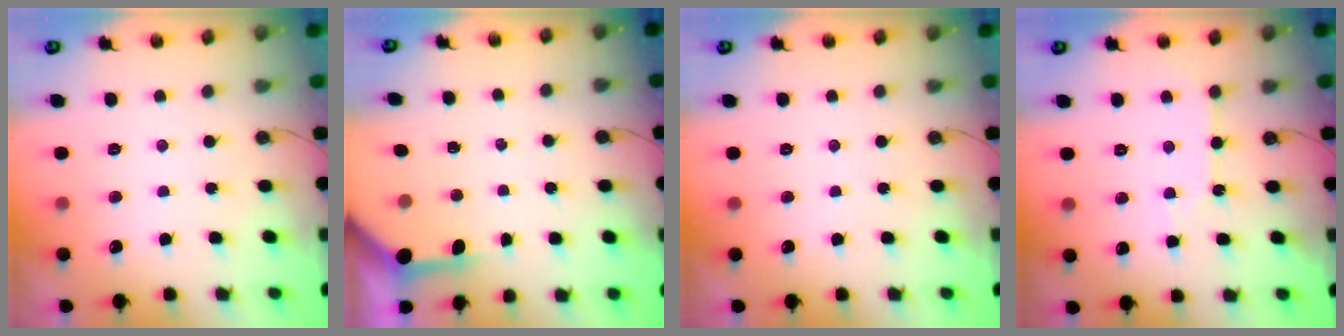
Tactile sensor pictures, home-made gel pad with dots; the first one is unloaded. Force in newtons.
{"total": 3.6, "press": 3.6, "slide": 0.4}
{"total": 0.0}
{"total": 2.1, "press": 2.1, "slide": 0.3}